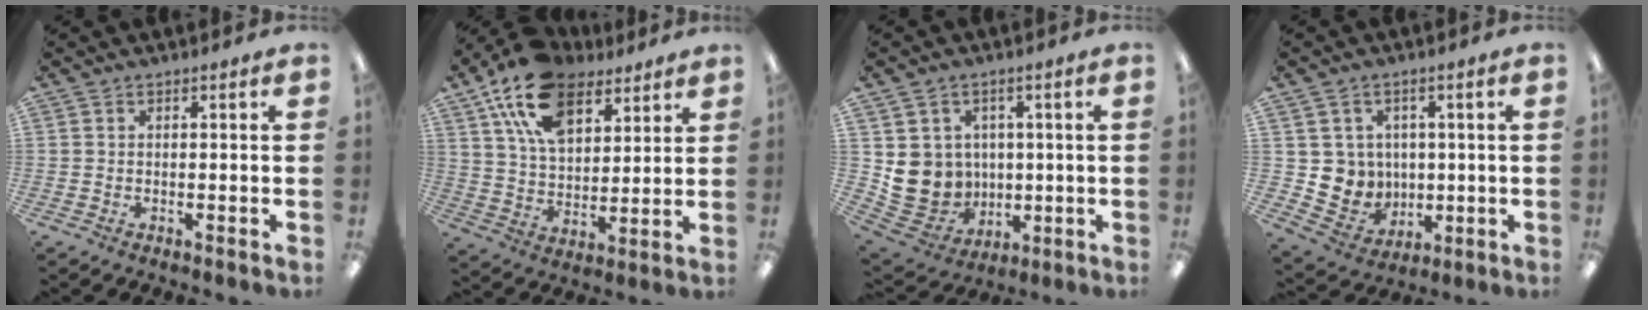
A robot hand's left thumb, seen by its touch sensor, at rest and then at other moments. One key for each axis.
{"total": 18.1, "fx": 11.0, "fy": 10.2, "fz": 10.0, "tx": -0.190, "ty": -0.033, "tz": 0.202}
{"total": 8.6, "fx": 1.7, "fy": 8.4, "fz": 0.5, "tx": -0.036, "ty": -0.015, "tz": 0.045}
{"total": 6.6, "fx": 2.6, "fy": 6.0, "fz": -0.9, "tx": -0.014, "ty": -0.016, "tz": 0.060}